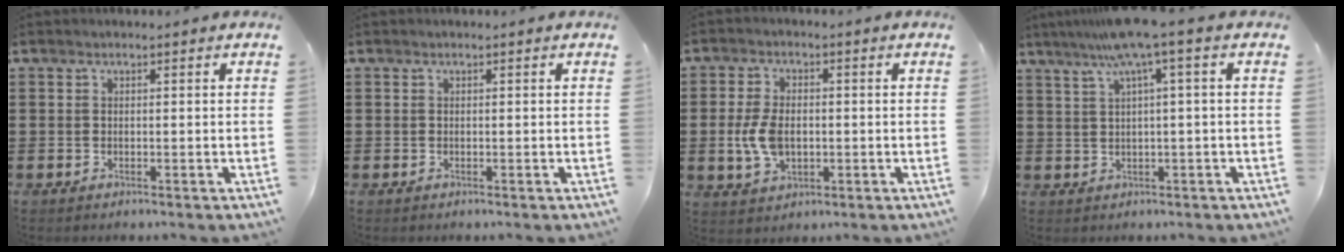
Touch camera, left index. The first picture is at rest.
{"total": 0.0}
{"total": 6.5, "force": [-0.4, 4.0, 5.1], "torque": [-0.122, 0.001, -0.013]}
{"total": 6.8, "force": [3.0, -0.6, 6.1], "torque": [-0.122, -0.005, 0.051]}